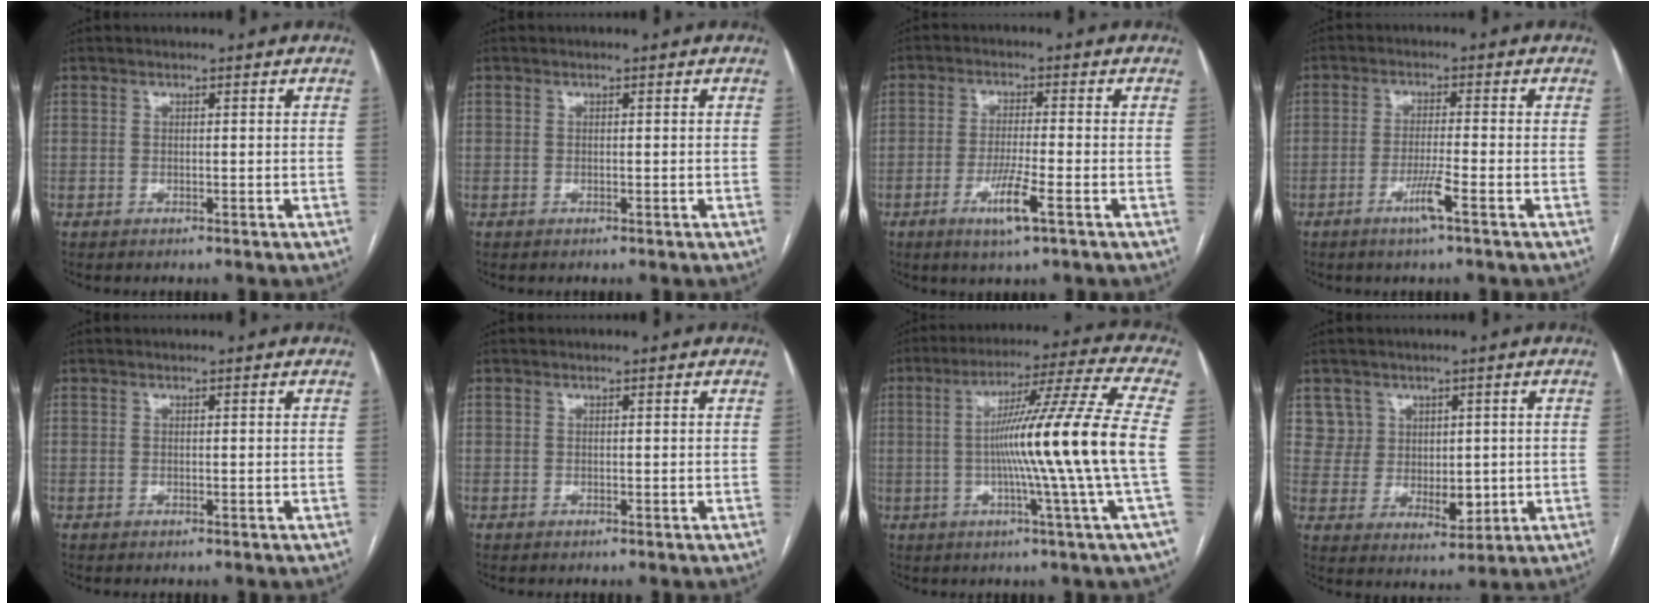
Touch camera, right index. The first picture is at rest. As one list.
[{"total": 0.0}, {"total": 6.4, "force": [-2.8, 0.2, 5.7], "torque": [-0.110, -0.014, -0.050]}, {"total": 4.2, "force": [-2.2, -0.6, 3.6], "torque": [-0.072, -0.010, -0.044]}, {"total": 0.0}, {"total": 0.0}, {"total": 16.5, "force": [-1.5, -3.4, 16.1], "torque": [-0.256, -0.011, -0.034]}, {"total": 6.4, "force": [2.7, 5.6, 1.2], "torque": [-0.021, 0.007, 0.063]}]